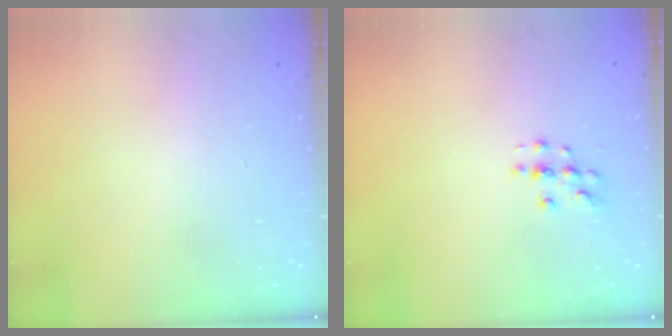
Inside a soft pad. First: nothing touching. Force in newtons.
{"total": 3.9, "press": 3.8, "slide": 0.5}